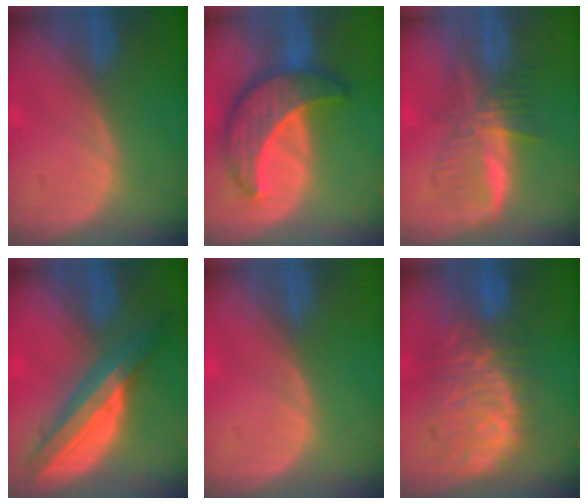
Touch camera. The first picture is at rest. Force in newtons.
{"total": 9.6, "press": 9.5, "slide": 0.8}
{"total": 6.0, "press": 5.9, "slide": 0.8}
{"total": 8.5, "press": 8.5, "slide": 0.4}
{"total": 0.0}
{"total": 11.2, "press": 9.6, "slide": 5.8}